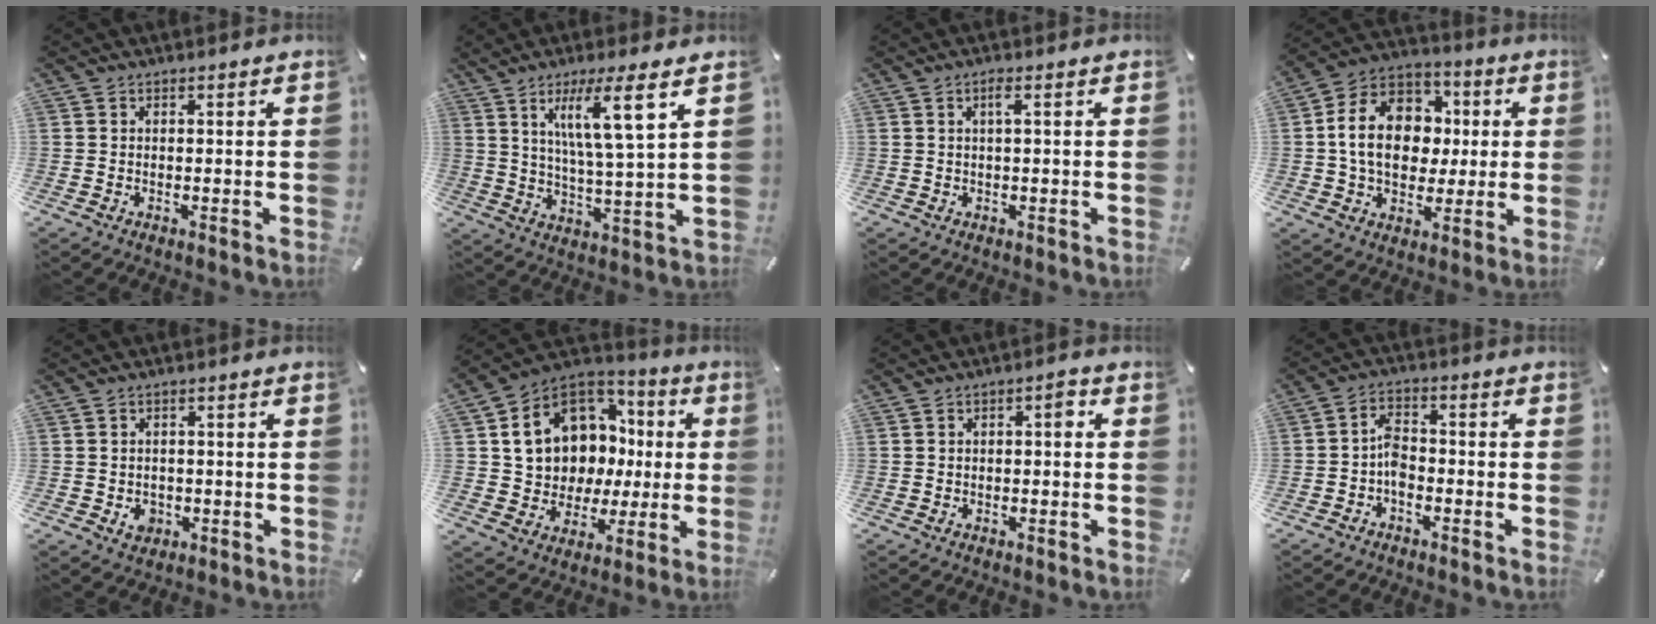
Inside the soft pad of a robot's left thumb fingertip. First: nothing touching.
{"total": 11.7, "force": [6.4, 0.8, 9.8], "torque": [-0.180, -0.019, 0.099]}
{"total": 2.1, "force": [0.5, 0.2, 2.1], "torque": [-0.042, 0.002, 0.007]}
{"total": 15.5, "force": [0.5, 12.6, 9.0], "torque": [-0.173, 0.014, 0.011]}
{"total": 3.7, "force": [-1.0, 3.2, 1.5], "torque": [-0.009, 0.000, -0.018]}
{"total": 12.9, "force": [4.2, 11.2, 5.0], "torque": [-0.106, -0.047, 0.095]}
{"total": 2.9, "force": [-0.1, 1.4, 2.5], "torque": [-0.041, 0.012, -0.008]}
{"total": 5.2, "force": [-2.0, 3.3, 3.6], "torque": [-0.073, 0.014, -0.038]}